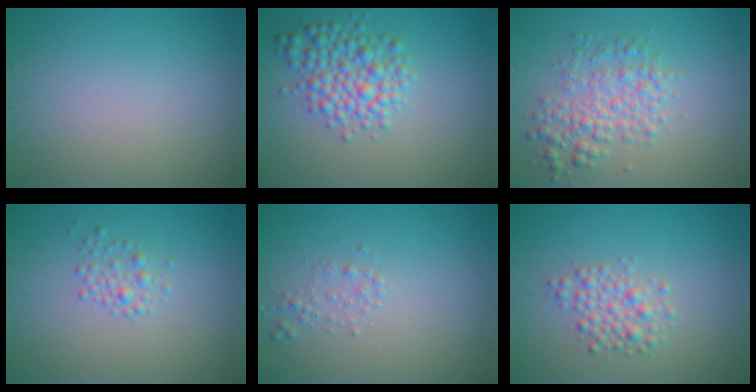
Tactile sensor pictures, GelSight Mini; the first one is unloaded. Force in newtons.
{"total": 4.5, "press": 4.5, "slide": 0.1}
{"total": 3.8, "press": 3.8, "slide": 0.1}
{"total": 1.4, "press": 1.4, "slide": 0.0}
{"total": 1.0, "press": 1.0, "slide": 0.0}
{"total": 2.6, "press": 2.6, "slide": 0.1}